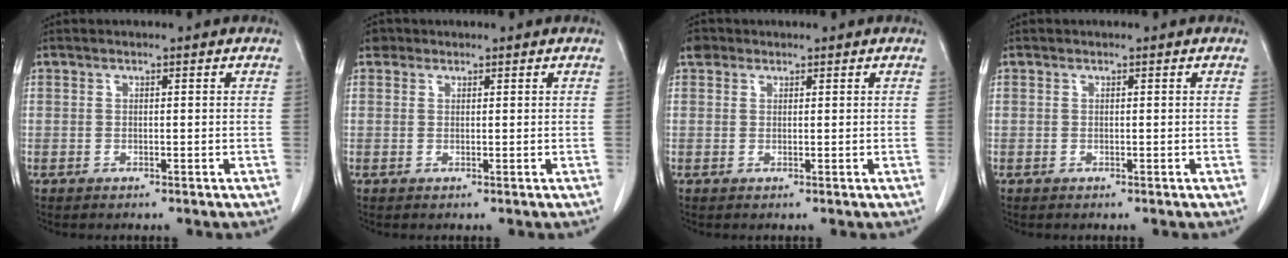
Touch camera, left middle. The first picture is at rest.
{"total": 1.3, "force": [0.9, 1.0, 0.1], "torque": [0.003, 0.008, 0.011]}
{"total": 1.8, "force": [1.2, 1.3, 0.4], "torque": [-0.008, 0.012, 0.019]}
{"total": 0.0}